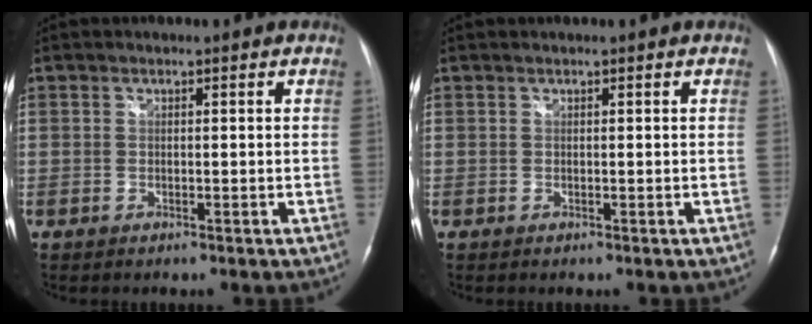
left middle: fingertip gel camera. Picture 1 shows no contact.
{"total": 0.0}